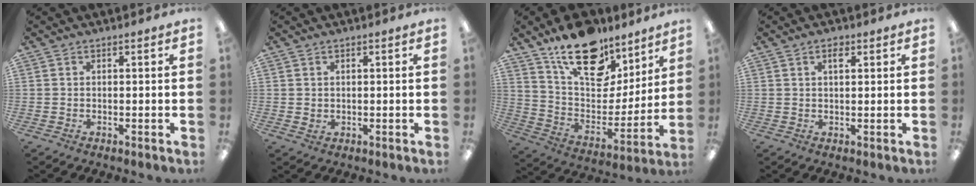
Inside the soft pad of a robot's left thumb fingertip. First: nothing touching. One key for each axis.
{"total": 1.2, "fx": 0.6, "fy": 0.9, "fz": 0.3, "tx": 0.001, "ty": 0.001, "tz": 0.008}
{"total": 20.4, "fx": 15.0, "fy": 10.1, "fz": 9.3, "tx": -0.153, "ty": -0.102, "tz": 0.269}
{"total": 2.5, "fx": 1.4, "fy": 1.1, "fz": 1.7, "tx": -0.030, "ty": 0.001, "tz": 0.022}